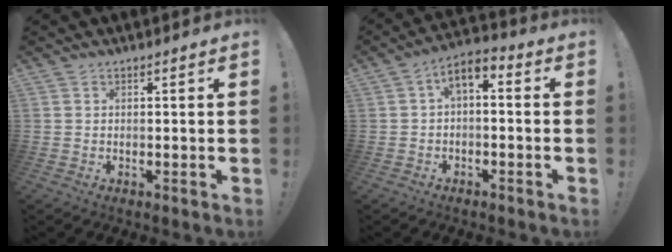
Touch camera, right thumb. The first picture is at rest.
{"total": 4.3, "force": [-0.6, 2.1, 3.7], "torque": [-0.064, 0.004, -0.007]}